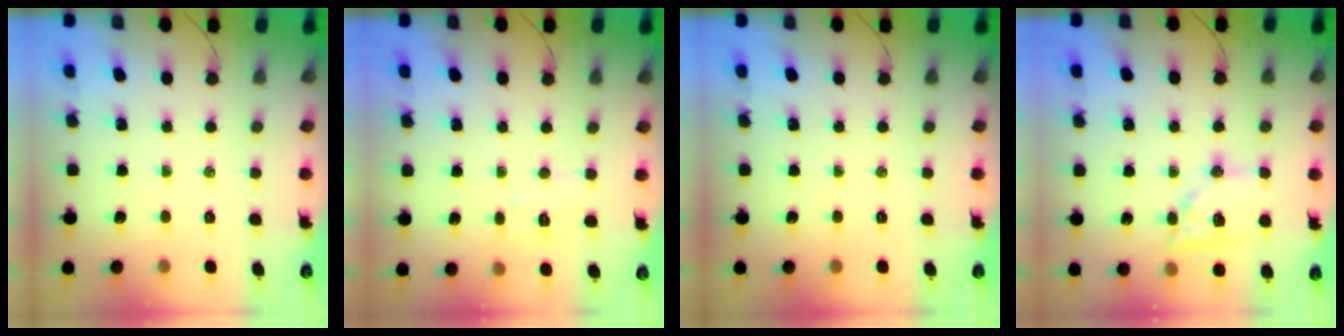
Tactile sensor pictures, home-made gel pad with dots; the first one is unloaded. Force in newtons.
{"total": 4.4, "press": 4.3, "slide": 1.0}
{"total": 0.0}
{"total": 13.1, "press": 13.0, "slide": 1.9}